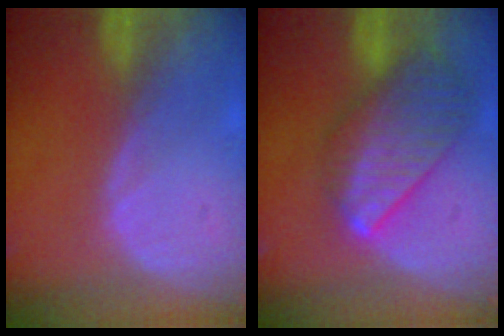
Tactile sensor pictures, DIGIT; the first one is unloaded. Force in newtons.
{"total": 9.5, "press": 8.3, "slide": 4.6}